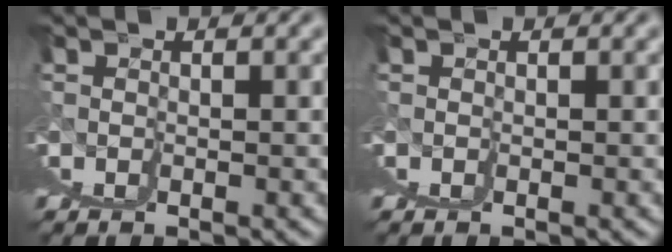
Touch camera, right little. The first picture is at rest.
{"total": 0.0}